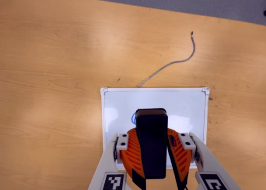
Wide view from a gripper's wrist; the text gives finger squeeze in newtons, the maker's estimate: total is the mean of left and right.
{"total": 14.0, "left": 12.4, "right": 15.5}